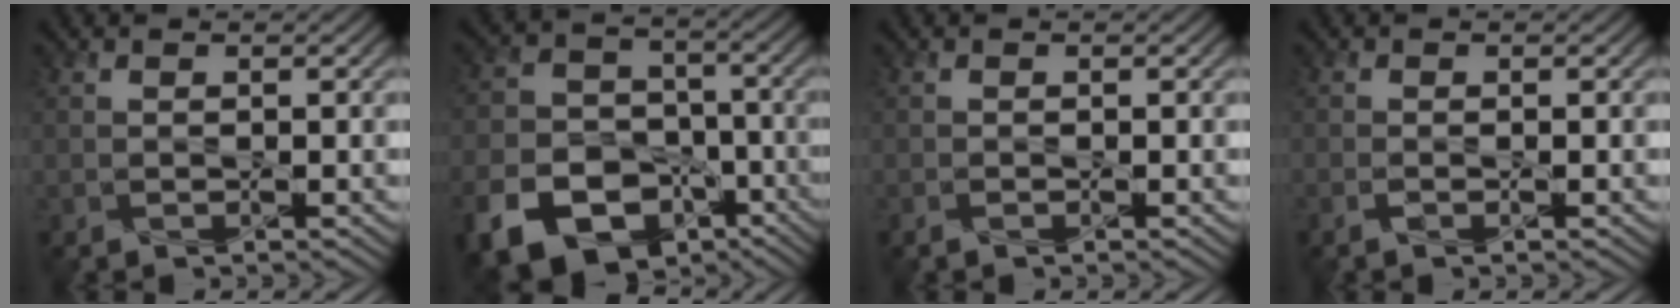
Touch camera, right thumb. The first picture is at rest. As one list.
[{"total": 15.5, "force": [-8.4, 10.8, 7.4], "torque": [-0.190, -0.044, -0.152]}, {"total": 0.7, "force": [-0.5, 0.3, 0.4], "torque": [-0.009, -0.002, -0.008]}, {"total": 1.1, "force": [-0.6, 0.3, 0.9], "torque": [-0.022, -0.001, -0.014]}]